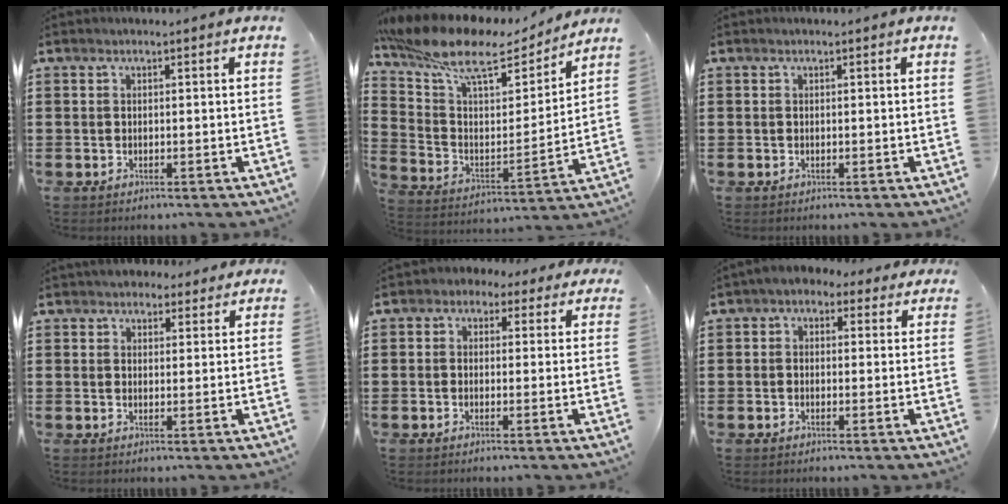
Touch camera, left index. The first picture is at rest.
{"total": 13.1, "force": [9.8, 4.1, 7.6], "torque": [-0.176, -0.050, 0.168]}
{"total": 0.0}
{"total": 3.2, "force": [2.5, 1.9, 0.6], "torque": [-0.013, 0.004, 0.045]}
{"total": 2.0, "force": [0.2, 1.7, 0.9], "torque": [-0.025, 0.010, 0.001]}
{"total": 1.8, "force": [0.2, 1.6, 0.9], "torque": [-0.024, 0.012, 0.000]}